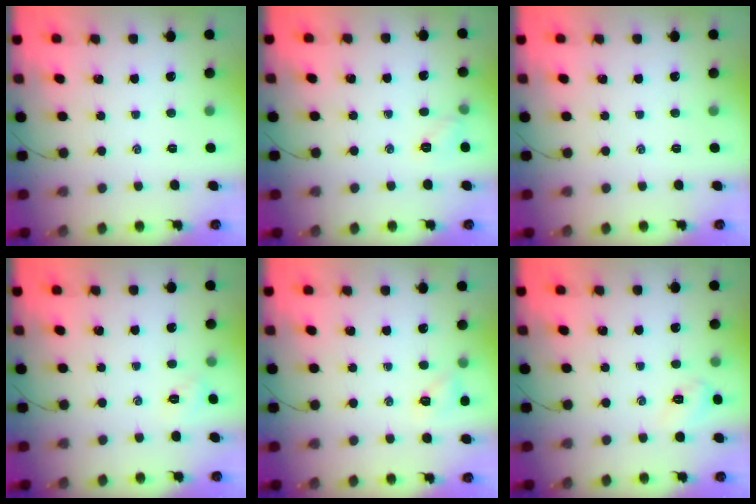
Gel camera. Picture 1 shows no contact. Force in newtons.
{"total": 5.5, "press": 5.2, "slide": 1.7}
{"total": 0.0}
{"total": 2.0, "press": 1.9, "slide": 0.6}
{"total": 5.8, "press": 5.6, "slide": 1.4}
{"total": 6.9, "press": 6.7, "slide": 1.6}